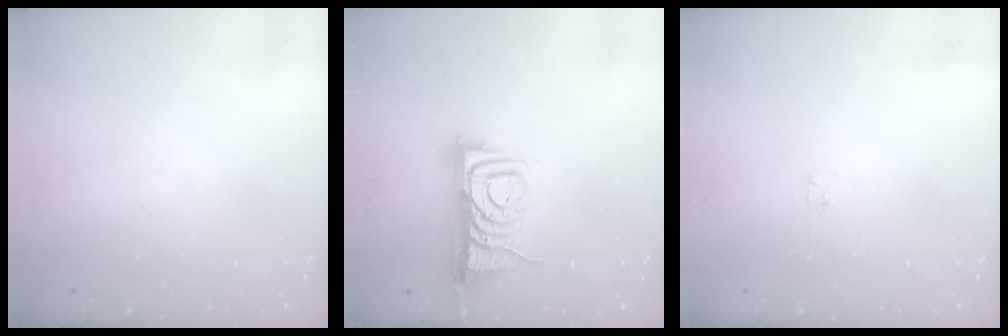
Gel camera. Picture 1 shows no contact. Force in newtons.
{"total": 8.0, "press": 8.0, "slide": 0.4}
{"total": 1.2, "press": 1.2, "slide": 0.2}